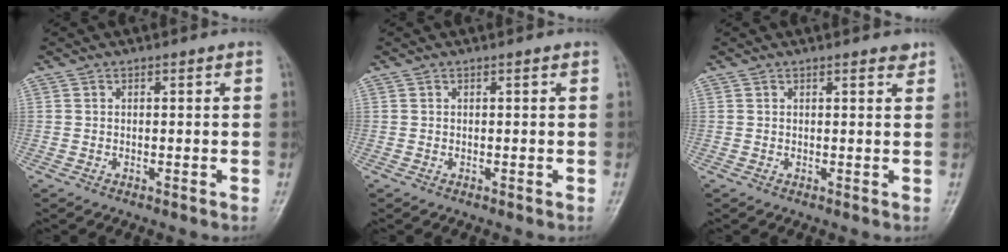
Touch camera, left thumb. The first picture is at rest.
{"total": 0.0}
{"total": 1.7, "force": [1.4, 0.5, 0.9], "torque": [-0.007, -0.006, 0.016]}